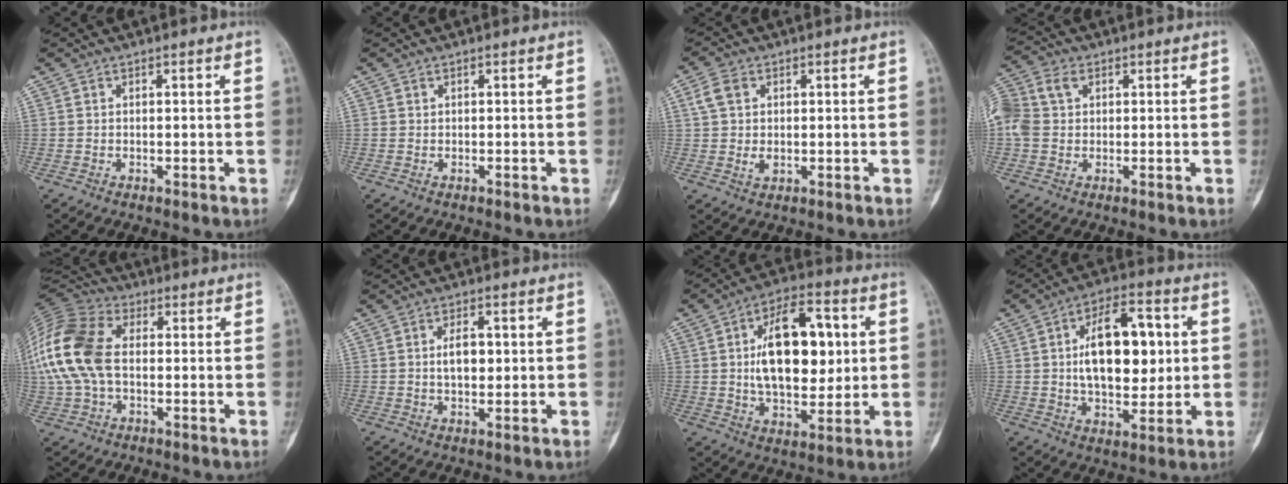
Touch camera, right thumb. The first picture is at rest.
{"total": 0.0}
{"total": 5.3, "force": [1.0, 3.8, 3.6], "torque": [-0.069, 0.001, 0.022]}
{"total": 10.1, "force": [2.4, 7.5, 6.4], "torque": [-0.161, 0.026, 0.046]}
{"total": 17.9, "force": [0.3, 11.6, 13.6], "torque": [-0.313, 0.025, 0.000]}
{"total": 5.0, "force": [0.7, 2.6, 4.2], "torque": [-0.065, 0.000, 0.013]}
{"total": 18.7, "force": [2.8, 10.1, 15.4], "torque": [-0.212, 0.002, 0.047]}
{"total": 16.9, "force": [2.3, 9.1, 14.0], "torque": [-0.188, 0.004, 0.037]}